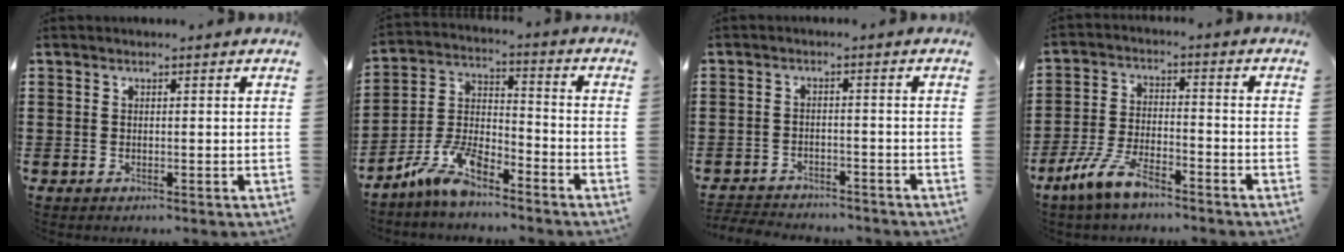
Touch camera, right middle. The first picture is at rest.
{"total": 9.2, "force": [-7.3, 3.0, 4.8], "torque": [-0.112, 0.011, -0.143]}
{"total": 3.0, "force": [-3.0, 0.5, -0.1], "torque": [-0.007, -0.003, -0.065]}
{"total": 7.7, "force": [-5.8, 2.0, 4.6], "torque": [-0.114, -0.005, -0.116]}